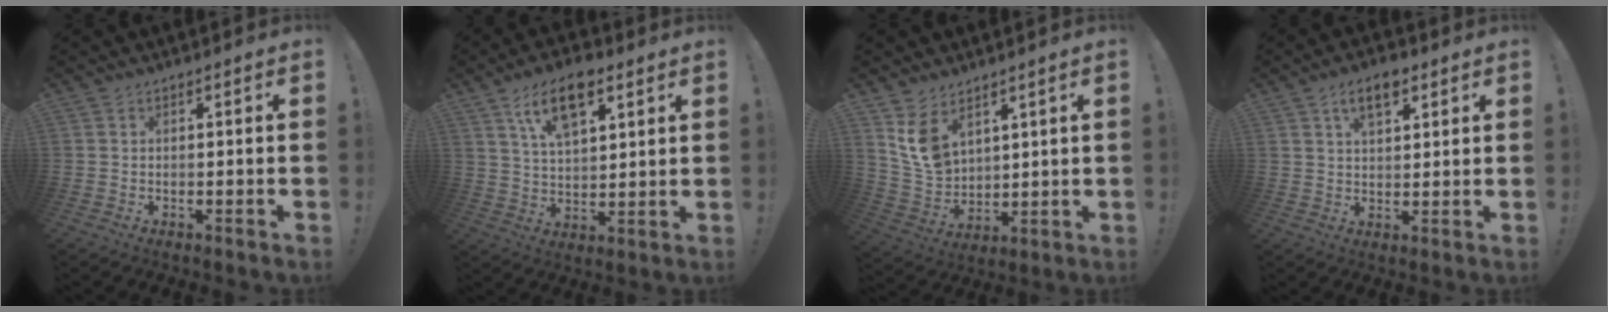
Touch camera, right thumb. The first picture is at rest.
{"total": 12.4, "force": [6.9, 5.9, 8.4], "torque": [-0.142, -0.013, 0.124]}
{"total": 9.6, "force": [6.1, 6.2, 4.2], "torque": [-0.083, -0.042, 0.123]}
{"total": 7.3, "force": [3.8, 3.8, 4.9], "torque": [-0.070, -0.007, 0.066]}